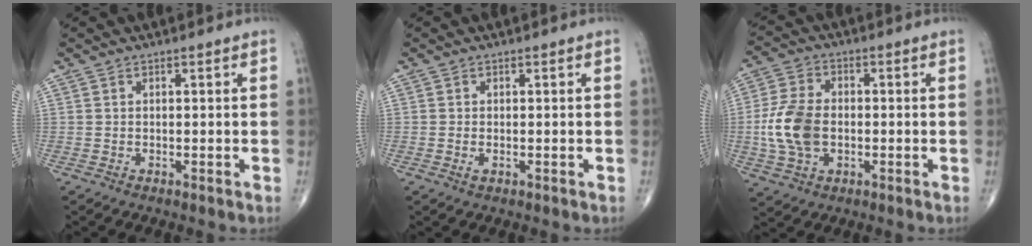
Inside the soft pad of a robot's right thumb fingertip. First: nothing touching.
{"total": 1.0, "force": [-0.3, 0.6, 0.8], "torque": [-0.017, -0.002, -0.005]}
{"total": 10.9, "force": [-1.3, 7.1, 8.2], "torque": [-0.166, 0.010, -0.027]}